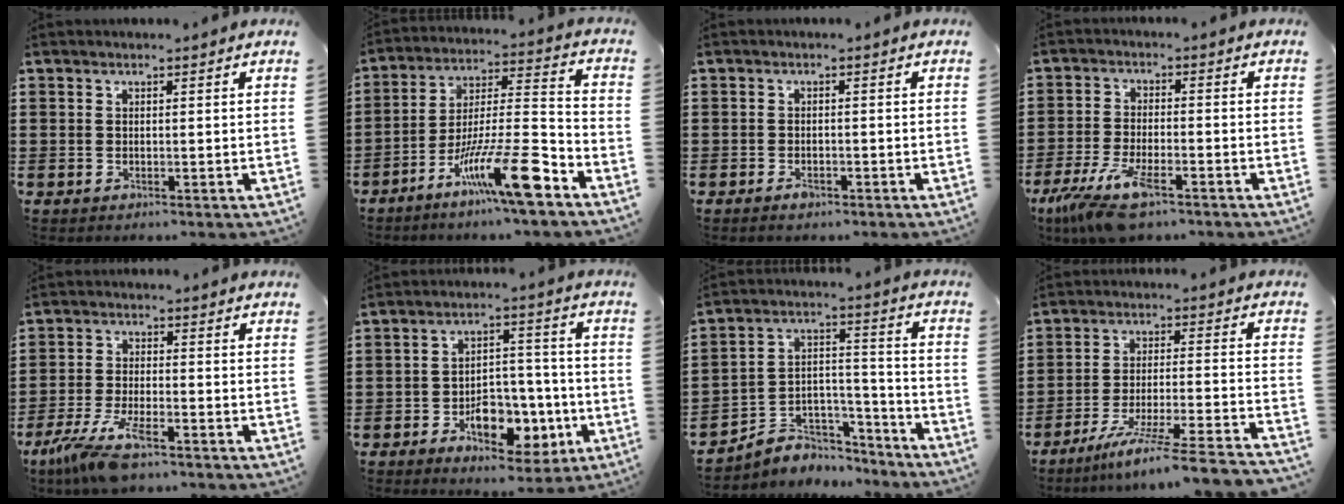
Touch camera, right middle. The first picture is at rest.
{"total": 14.0, "force": [-8.7, 1.6, 10.8], "torque": [-0.187, 0.017, -0.155]}
{"total": 1.3, "force": [-1.0, 0.5, 0.6], "torque": [-0.015, -0.002, -0.020]}
{"total": 8.7, "force": [-5.9, 2.2, 6.0], "torque": [-0.137, -0.011, -0.113]}
{"total": 8.0, "force": [-5.4, 1.8, 5.7], "torque": [-0.129, -0.012, -0.102]}
{"total": 8.0, "force": [-3.5, 5.1, 5.1], "torque": [-0.058, 0.015, -0.062]}
{"total": 4.7, "force": [-3.9, 2.7, 0.2], "torque": [-0.019, 0.000, -0.080]}
{"total": 8.7, "force": [-7.2, -0.8, 4.8], "torque": [-0.083, -0.014, -0.142]}